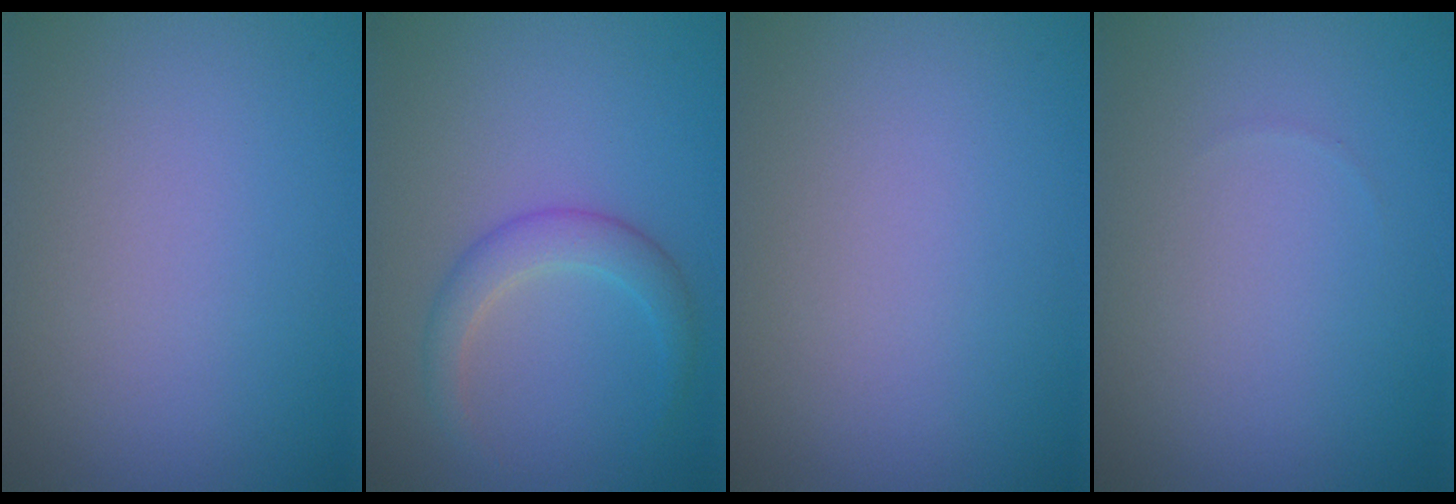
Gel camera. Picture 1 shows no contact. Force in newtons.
{"total": 2.5, "press": 2.5, "slide": 0.1}
{"total": 0.0}
{"total": 0.0}